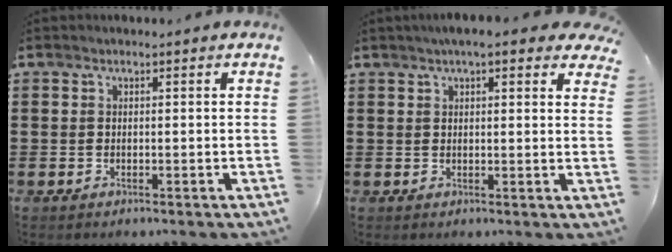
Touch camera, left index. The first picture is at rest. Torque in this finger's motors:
{"motor_torque": [0.84, -0.54, 0.76, 0.09]}